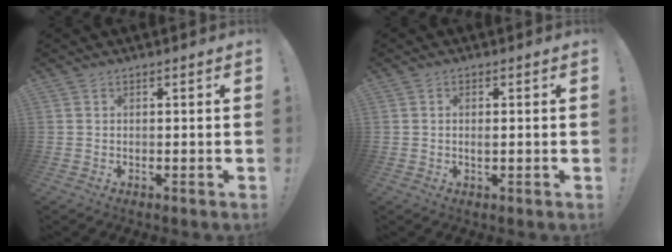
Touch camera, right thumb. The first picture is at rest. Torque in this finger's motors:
{"motor_torque": [-0.18, 0.04, 0.11, 0.30, 0.10]}